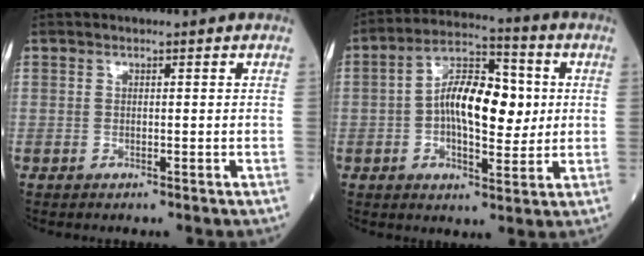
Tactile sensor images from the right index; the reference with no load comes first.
{"total": 12.1, "force": [0.7, 5.1, 10.9], "torque": [-0.192, 0.024, 0.007]}